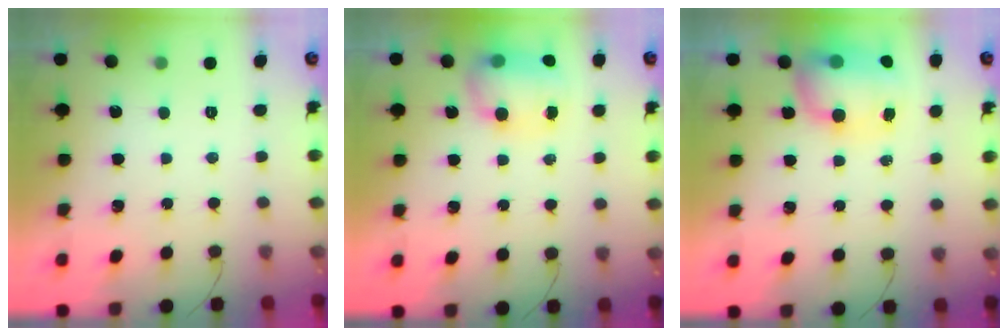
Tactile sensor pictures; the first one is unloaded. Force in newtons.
{"total": 11.2, "press": 9.4, "slide": 6.2}
{"total": 7.9, "press": 7.8, "slide": 1.1}